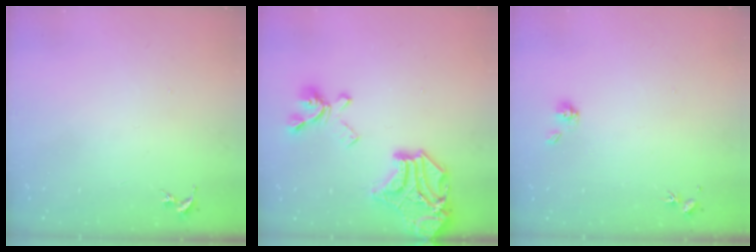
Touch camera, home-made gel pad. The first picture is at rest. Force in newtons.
{"total": 23.2, "press": 23.0, "slide": 2.9}
{"total": 4.4, "press": 3.9, "slide": 2.1}